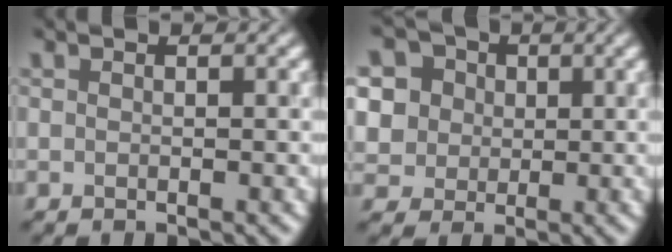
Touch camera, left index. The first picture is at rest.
{"total": 5.1, "force": [1.7, 4.5, 1.4], "torque": [-0.054, 0.020, 0.038]}